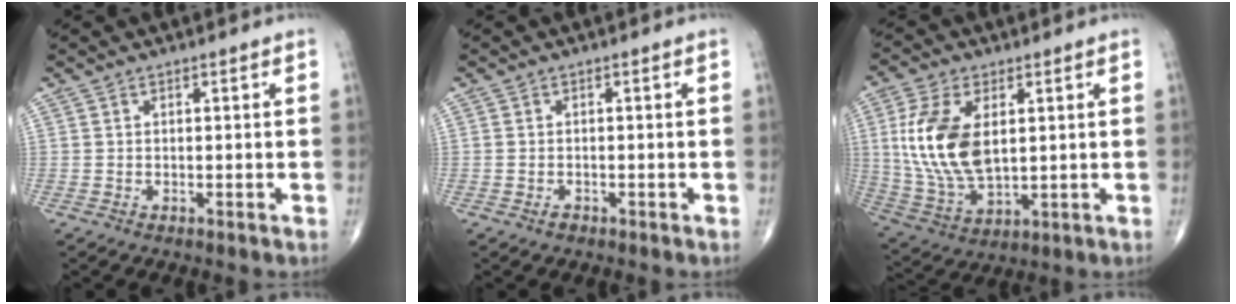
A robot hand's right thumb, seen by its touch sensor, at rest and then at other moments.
{"total": 0.9, "force": [-0.6, 0.6, 0.4], "torque": [-0.007, 0.003, -0.011]}
{"total": 15.5, "force": [2.9, 8.6, 12.6], "torque": [-0.256, -0.012, 0.066]}